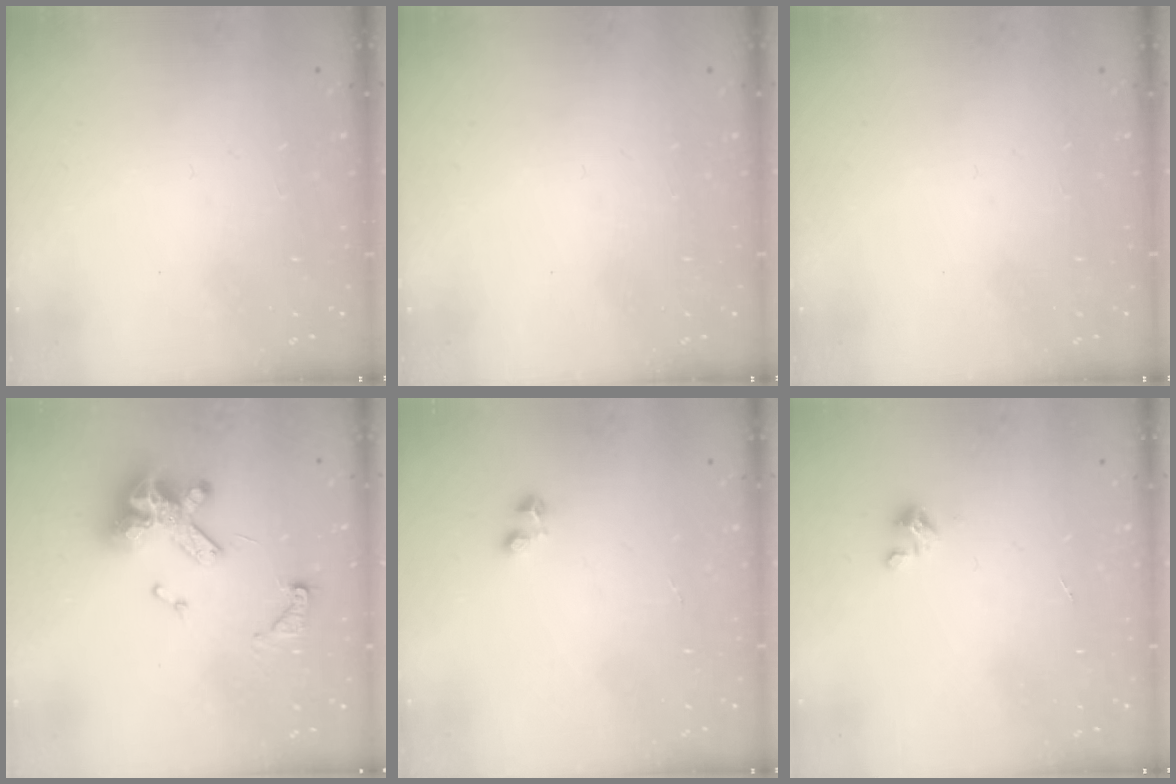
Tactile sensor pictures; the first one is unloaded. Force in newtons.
{"total": 0.0}
{"total": 0.0}
{"total": 14.5, "press": 14.5, "slide": 0.9}
{"total": 2.4, "press": 2.4, "slide": 0.4}
{"total": 2.0, "press": 2.0, "slide": 0.2}